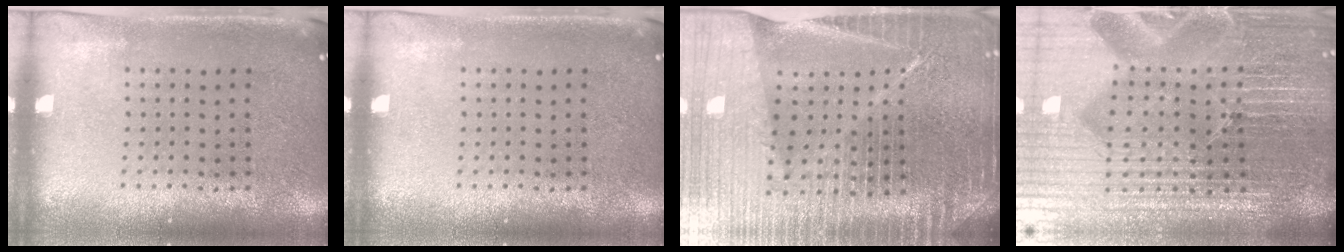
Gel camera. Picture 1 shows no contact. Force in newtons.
{"total": 0.0}
{"total": 7.0, "press": 6.0, "slide": 3.6}
{"total": 7.2, "press": 6.3, "slide": 3.5}